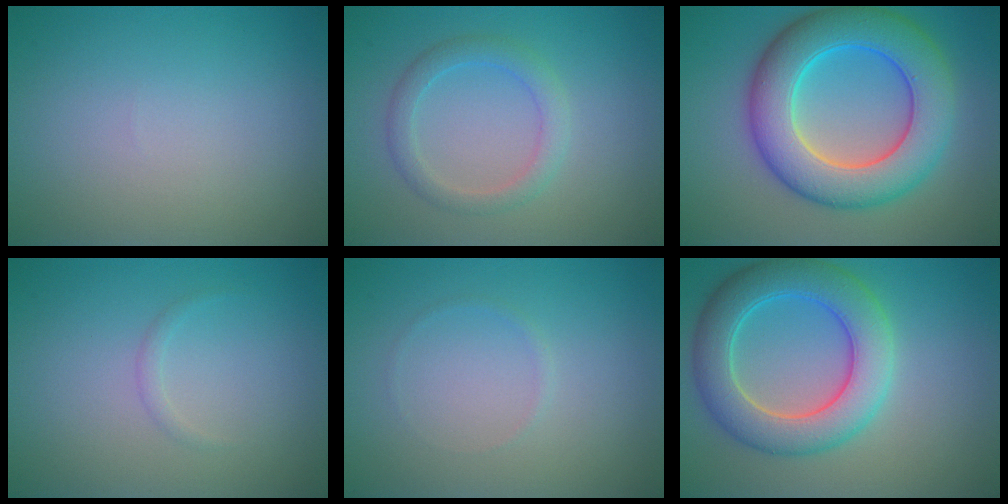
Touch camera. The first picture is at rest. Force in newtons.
{"total": 2.5, "press": 2.5, "slide": 0.1}
{"total": 9.7, "press": 9.7, "slide": 0.1}
{"total": 0.6, "press": 0.6, "slide": 0.1}
{"total": 0.5, "press": 0.5, "slide": 0.1}
{"total": 7.2, "press": 7.1, "slide": 0.7}